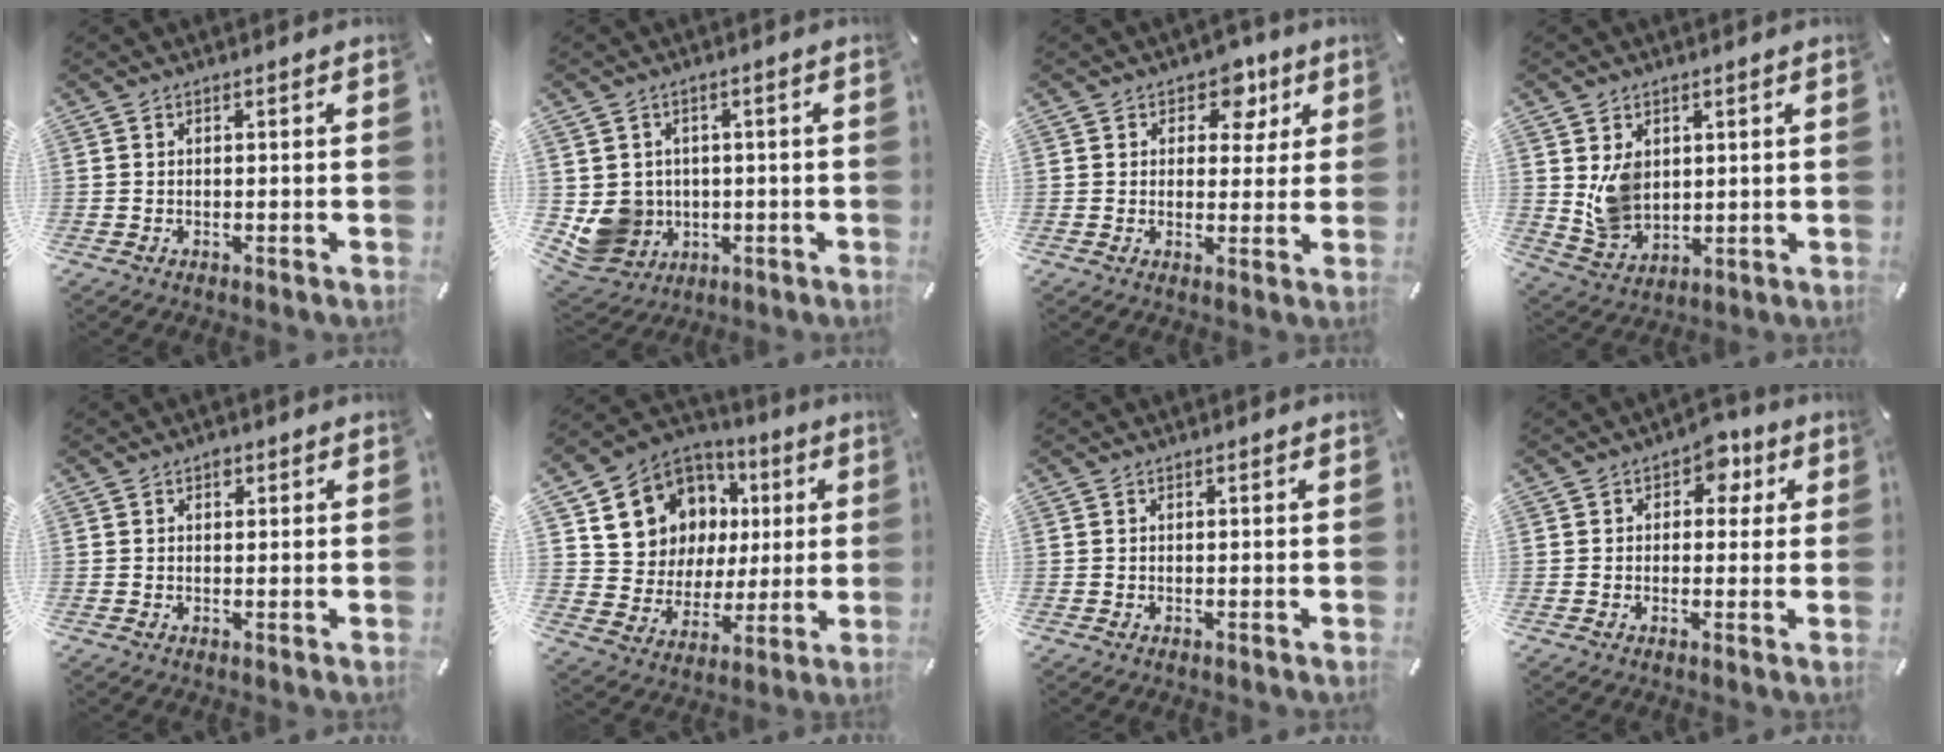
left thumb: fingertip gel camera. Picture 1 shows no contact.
{"total": 8.9, "force": [-0.5, 8.7, 2.0], "torque": [-0.063, -0.010, -0.005]}
{"total": 7.6, "force": [3.5, 5.8, 3.5], "torque": [-0.033, -0.016, 0.056]}
{"total": 8.1, "force": [2.6, 6.7, 3.6], "torque": [-0.077, -0.012, 0.048]}
{"total": 1.3, "force": [0.5, 1.1, 0.6], "torque": [-0.005, 0.001, 0.007]}
{"total": 12.3, "force": [4.6, 11.2, 2.0], "torque": [-0.046, -0.041, 0.103]}
{"total": 0.0}
{"total": 5.6, "force": [1.7, 4.2, 3.2], "torque": [-0.023, -0.005, 0.020]}